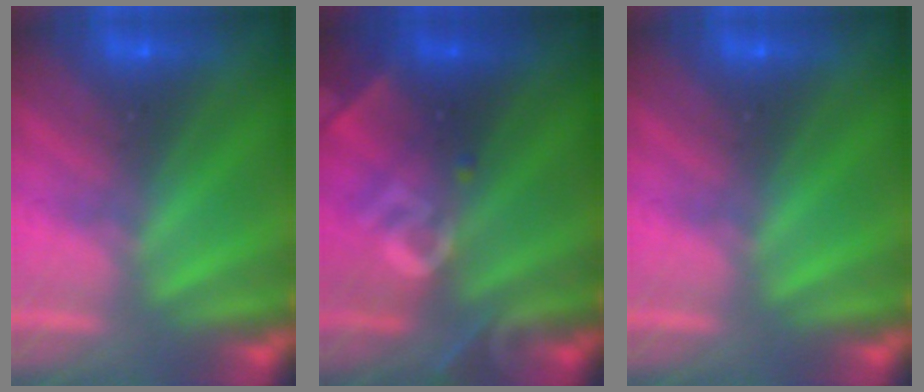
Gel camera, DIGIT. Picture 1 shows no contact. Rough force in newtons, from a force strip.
{"total": 2.6}
{"total": 0.0}